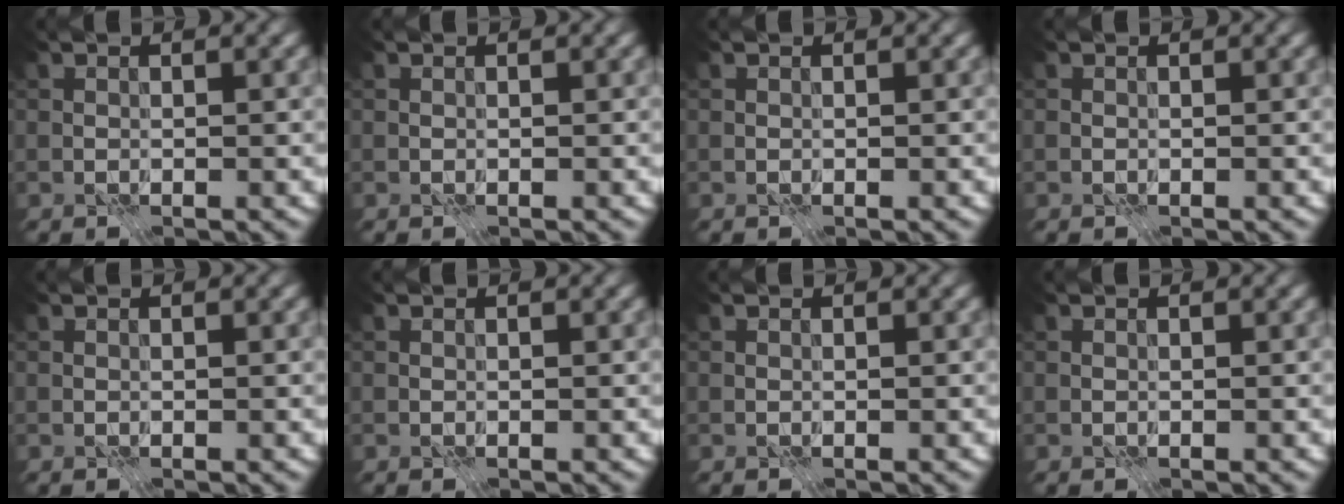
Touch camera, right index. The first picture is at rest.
{"total": 0.0}
{"total": 0.0}
{"total": 0.0}
{"total": 0.0}
{"total": 0.0}
{"total": 0.0}
{"total": 0.0}